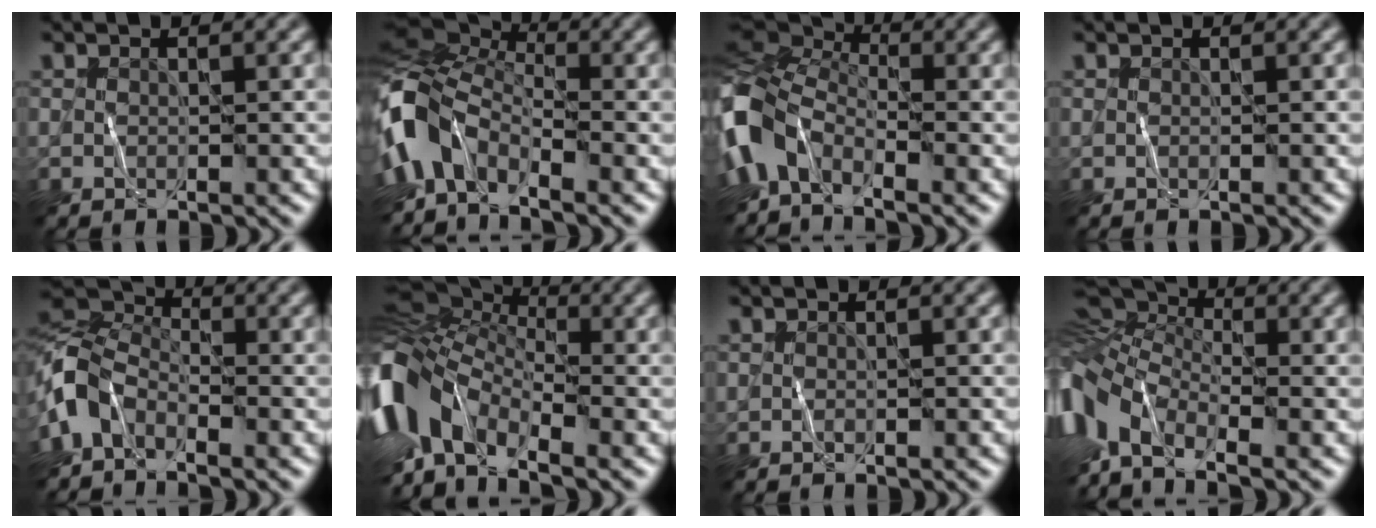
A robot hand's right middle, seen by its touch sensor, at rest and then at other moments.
{"total": 8.6, "force": [-2.9, 4.7, 6.6], "torque": [-0.147, 0.005, -0.083]}
{"total": 7.8, "force": [-3.0, 4.5, 5.7], "torque": [-0.126, 0.004, -0.087]}
{"total": 0.0}
{"total": 5.3, "force": [-3.1, 3.1, 2.8], "torque": [-0.064, 0.002, -0.088]}
{"total": 11.0, "force": [-3.5, 6.0, 8.6], "torque": [-0.192, -0.012, -0.077]}
{"total": 0.0}
{"total": 7.8, "force": [-2.3, 4.0, 6.4], "torque": [-0.146, 0.004, -0.068]}